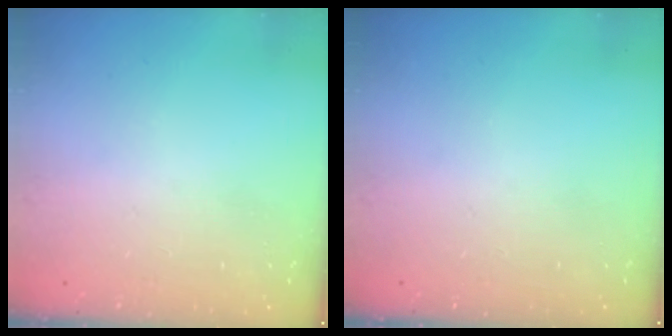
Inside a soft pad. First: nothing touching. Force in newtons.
{"total": 0.0}